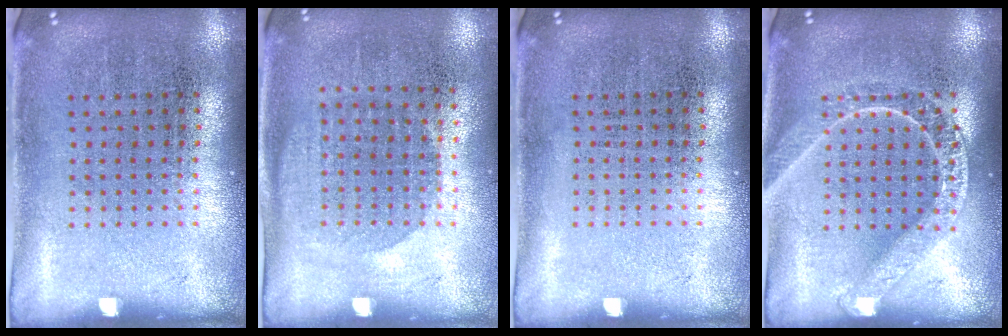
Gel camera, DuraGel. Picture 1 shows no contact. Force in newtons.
{"total": 1.1, "press": 1.0, "slide": 0.5}
{"total": 0.0}
{"total": 2.7, "press": 2.6, "slide": 0.4}